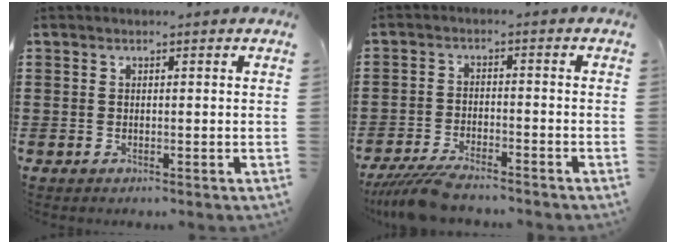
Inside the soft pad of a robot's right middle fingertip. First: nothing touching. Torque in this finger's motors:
{"motor_torque": [0.15, -0.13, 0.09, 0.10]}